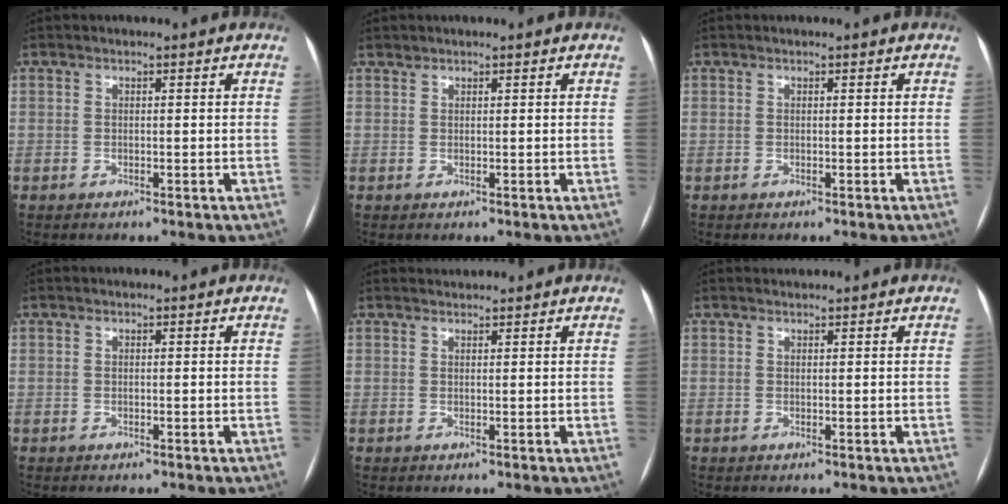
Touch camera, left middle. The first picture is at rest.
{"total": 0.5, "force": [0.5, 0.2, -0.1], "torque": [-0.003, 0.004, 0.010]}
{"total": 0.0}
{"total": 0.0}
{"total": 1.1, "force": [1.1, 0.0, -0.2], "torque": [-0.006, 0.011, 0.024]}
{"total": 0.6, "force": [0.6, 0.0, -0.1], "torque": [-0.006, 0.008, 0.013]}